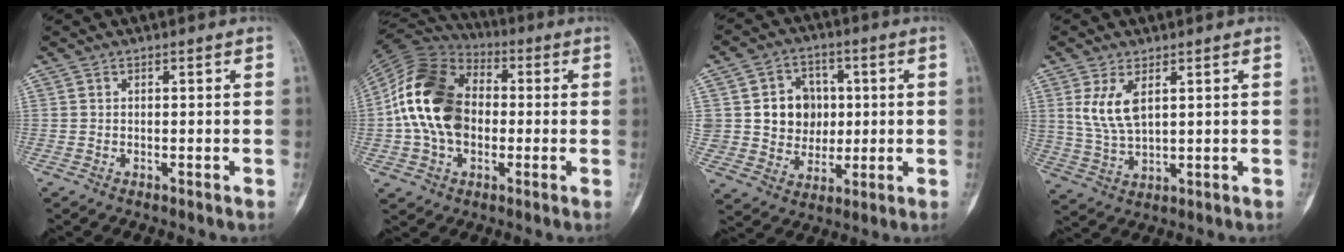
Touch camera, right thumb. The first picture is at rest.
{"total": 18.2, "force": [-0.5, 13.0, 12.7], "torque": [-0.222, 0.026, -0.017]}
{"total": 11.6, "force": [1.6, 10.3, 5.0], "torque": [-0.025, 0.003, 0.036]}
{"total": 7.2, "force": [2.6, 3.4, 5.8], "torque": [-0.117, -0.011, 0.066]}